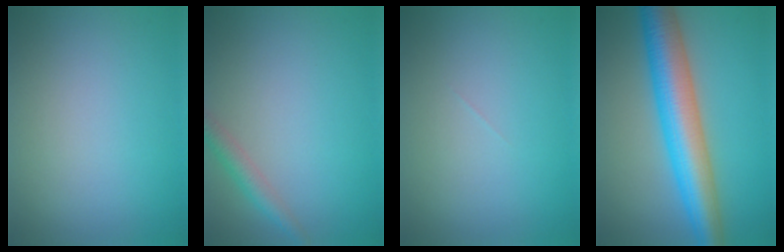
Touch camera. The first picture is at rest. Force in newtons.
{"total": 2.0, "press": 2.0, "slide": 0.1}
{"total": 0.0}
{"total": 8.9, "press": 8.9, "slide": 0.2}